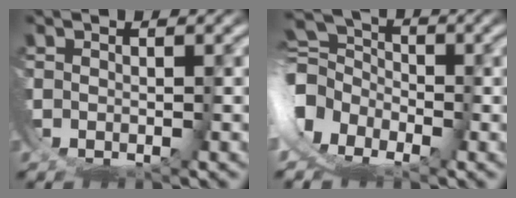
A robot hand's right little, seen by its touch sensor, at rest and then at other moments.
{"total": 9.8, "force": [-1.3, 8.3, 5.0], "torque": [-0.110, -0.018, -0.032]}